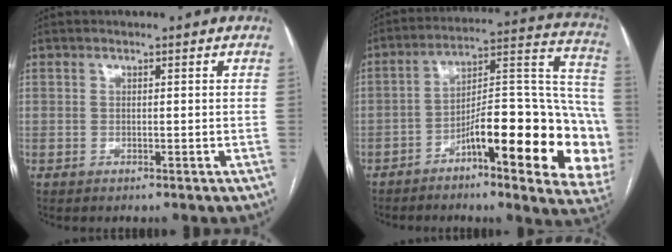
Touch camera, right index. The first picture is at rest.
{"total": 23.3, "force": [-8.0, 4.8, 21.4], "torque": [-0.216, 0.039, -0.107]}